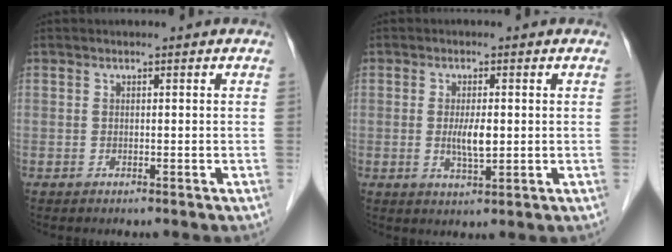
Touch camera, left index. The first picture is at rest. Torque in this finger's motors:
{"motor_torque": [0.52, 0.24, 0.12, 0.03]}